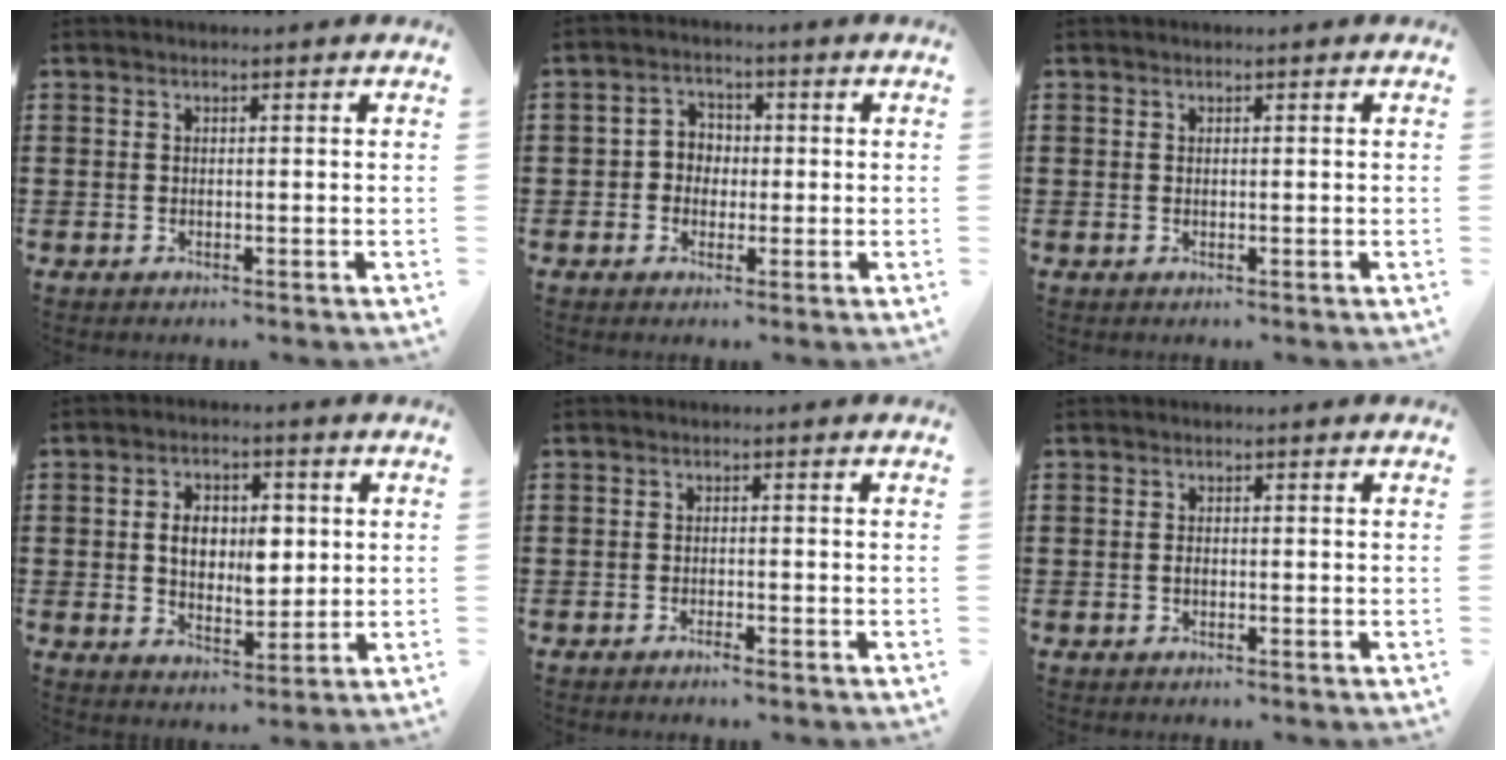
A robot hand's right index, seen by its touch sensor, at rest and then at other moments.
{"total": 3.5, "force": [-0.8, 3.2, 1.2], "torque": [-0.035, 0.011, -0.022]}
{"total": 0.0}
{"total": 7.0, "force": [0.9, 4.3, 5.4], "torque": [-0.100, 0.009, 0.010]}
{"total": 0.9, "force": [-0.9, 0.1, 0.3], "torque": [-0.008, -0.002, -0.016]}
{"total": 0.7, "force": [-0.3, 0.4, 0.6], "torque": [-0.014, -0.004, -0.005]}